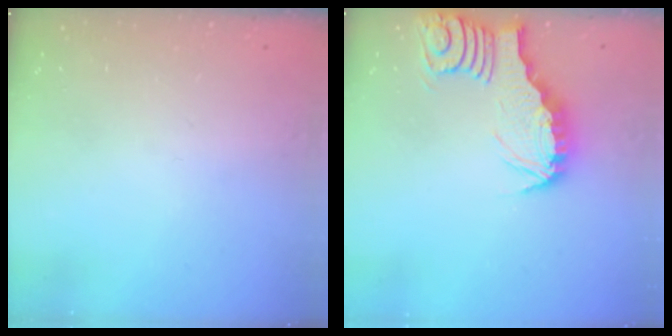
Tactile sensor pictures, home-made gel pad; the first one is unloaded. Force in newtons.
{"total": 3.4, "press": 3.4, "slide": 0.2}